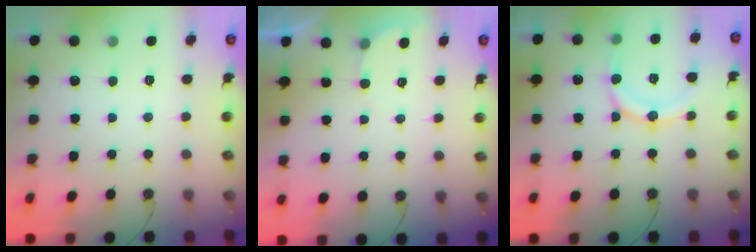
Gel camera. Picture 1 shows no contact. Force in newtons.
{"total": 1.4, "press": 1.4, "slide": 0.1}
{"total": 13.3, "press": 13.1, "slide": 2.7}